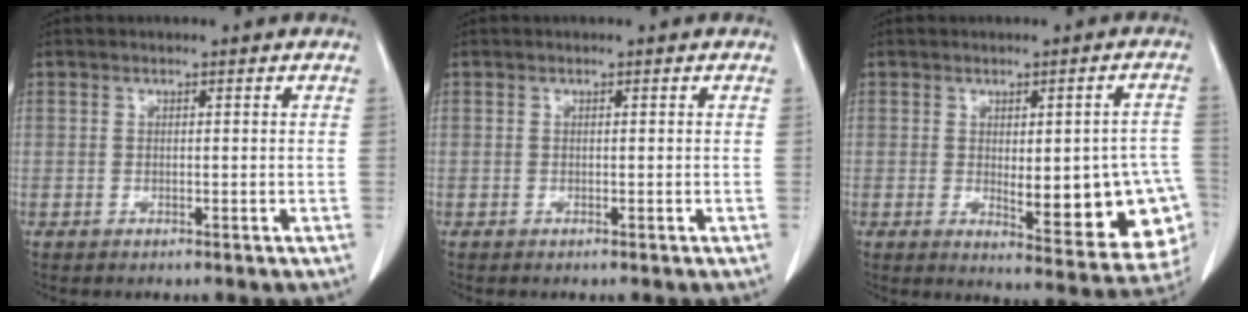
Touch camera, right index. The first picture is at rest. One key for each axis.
{"total": 0.0}
{"total": 15.5, "fx": -2.7, "fy": 4.9, "fz": 14.5, "tx": -0.117, "ty": 0.010, "tz": -0.014}